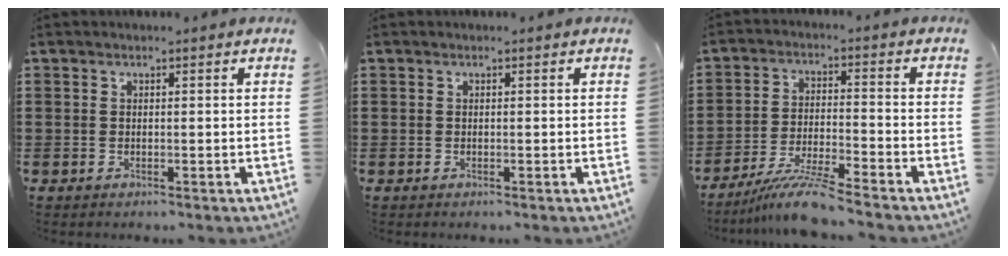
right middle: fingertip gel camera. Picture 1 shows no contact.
{"total": 0.0}
{"total": 7.0, "force": [-6.0, -0.3, 3.4], "torque": [-0.071, -0.016, -0.114]}